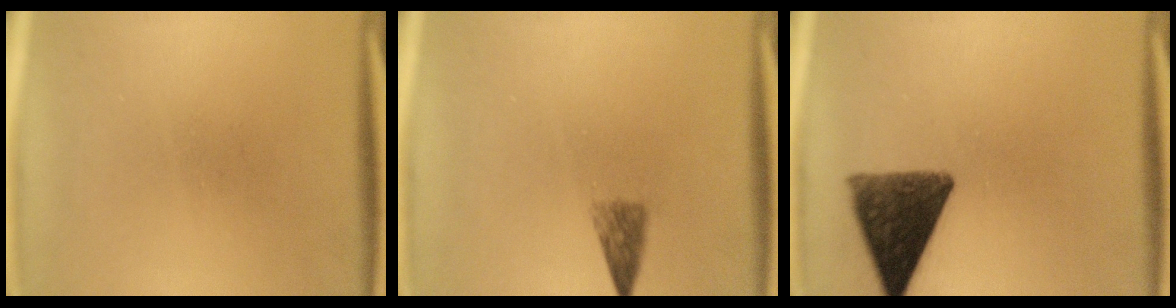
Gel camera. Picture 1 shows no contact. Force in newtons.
{"total": 2.4}
{"total": 11.2}